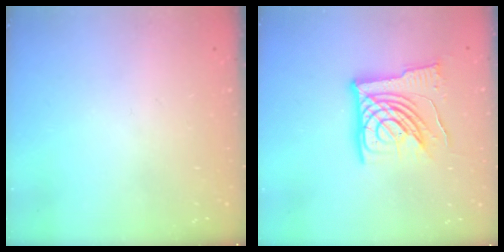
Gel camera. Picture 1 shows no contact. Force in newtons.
{"total": 17.1, "press": 16.9, "slide": 2.3}